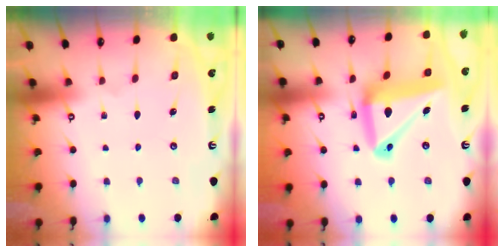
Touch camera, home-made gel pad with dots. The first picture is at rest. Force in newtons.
{"total": 16.6, "press": 16.4, "slide": 2.2}